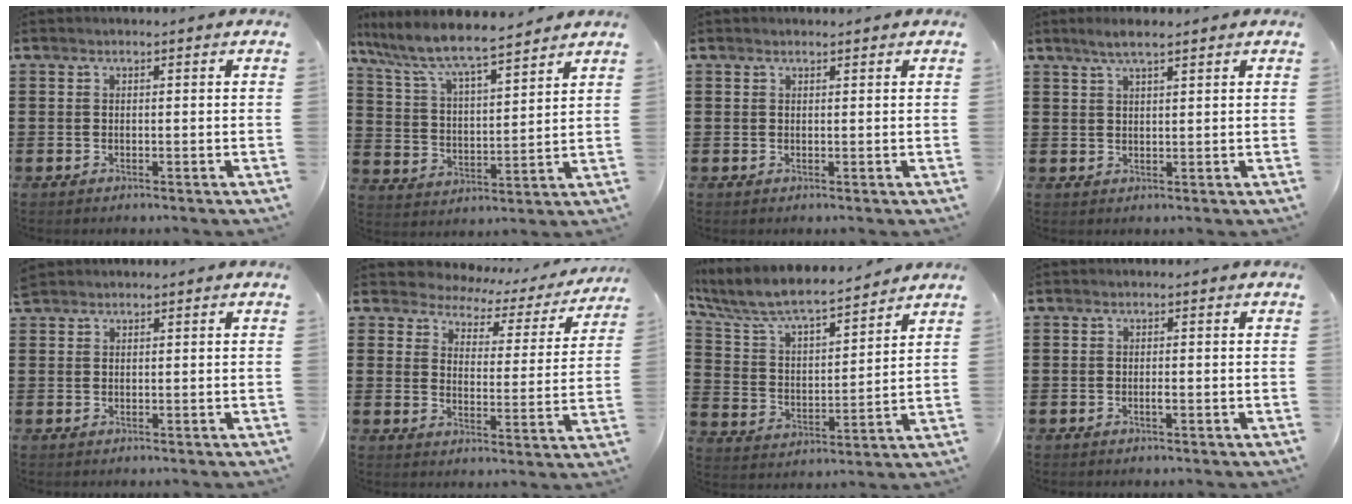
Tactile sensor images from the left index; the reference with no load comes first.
{"total": 7.6, "force": [6.8, 0.7, 3.2], "torque": [-0.091, -0.039, 0.115]}
{"total": 0.6, "force": [0.6, 0.3, 0.1], "torque": [-0.003, 0.002, 0.012]}
{"total": 4.5, "force": [3.3, 0.7, 2.9], "torque": [-0.064, 0.003, 0.059]}
{"total": 1.3, "force": [1.2, 0.3, 0.2], "torque": [-0.006, 0.002, 0.024]}
{"total": 3.3, "force": [3.0, 1.2, 0.0], "torque": [-0.025, -0.024, 0.045]}
{"total": 7.7, "force": [7.0, 1.2, 3.1], "torque": [-0.093, -0.045, 0.116]}
{"total": 0.8, "force": [-0.2, 0.1, 0.8], "torque": [-0.016, -0.004, -0.003]}